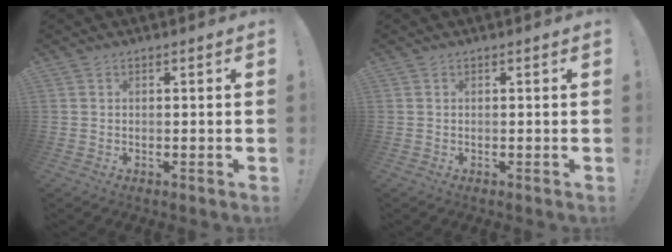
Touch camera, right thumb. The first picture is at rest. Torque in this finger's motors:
{"motor_torque": [-0.16, -0.16, -0.09, 0.09, 0.06]}